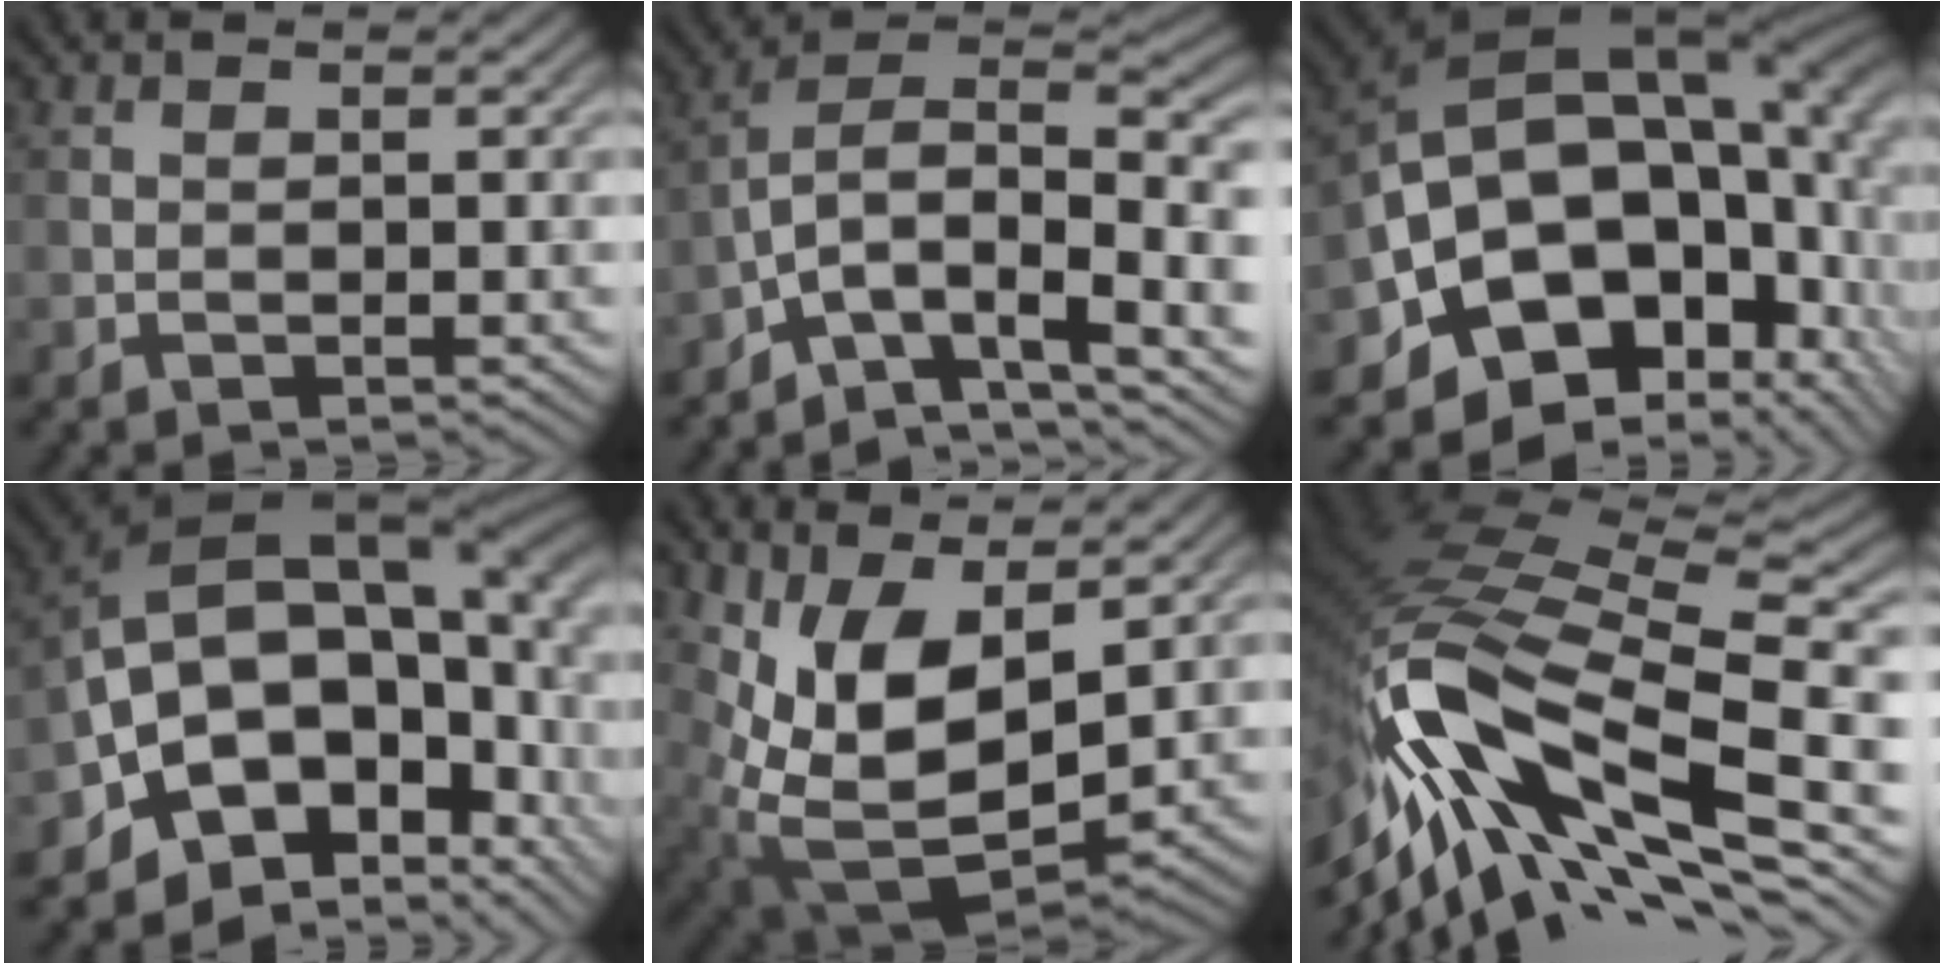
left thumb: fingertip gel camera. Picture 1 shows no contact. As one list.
[{"total": 11.6, "force": [-5.3, 5.2, 8.9], "torque": [-0.150, -0.004, -0.111]}, {"total": 18.4, "force": [-4.7, 12.9, 12.2], "torque": [-0.187, -0.023, -0.058]}, {"total": 18.2, "force": [-3.2, 12.3, 13.1], "torque": [-0.194, -0.038, -0.015]}, {"total": 11.2, "force": [3.9, 5.8, 8.8], "torque": [-0.186, -0.019, 0.081]}, {"total": 18.0, "force": [-6.8, 7.8, 14.8], "torque": [-0.313, -0.005, -0.125]}]